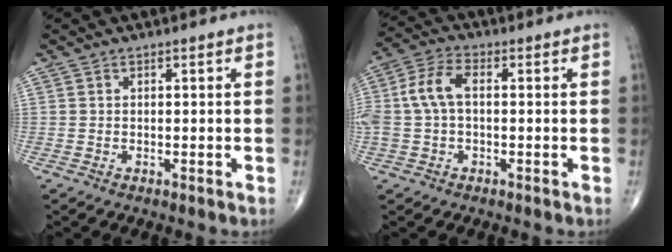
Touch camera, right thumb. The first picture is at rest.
{"total": 8.2, "force": [0.4, 4.8, 6.6], "torque": [-0.154, 0.028, 0.004]}